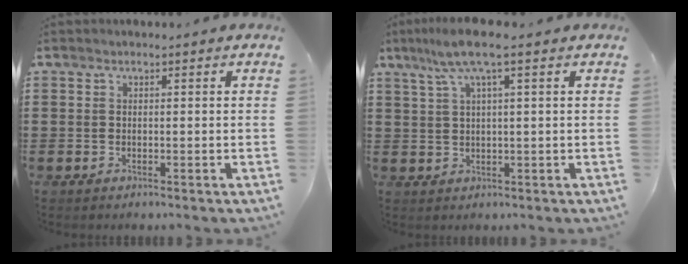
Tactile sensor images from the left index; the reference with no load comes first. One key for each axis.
{"total": 6.2, "fx": 2.7, "fy": 0.5, "fz": 5.5, "tx": -0.119, "ty": 0.004, "tz": 0.044}